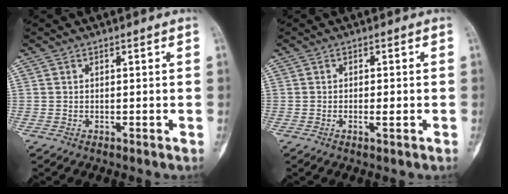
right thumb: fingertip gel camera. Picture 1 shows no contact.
{"total": 1.7, "force": [-0.5, 0.4, 1.6], "torque": [-0.030, -0.001, -0.009]}